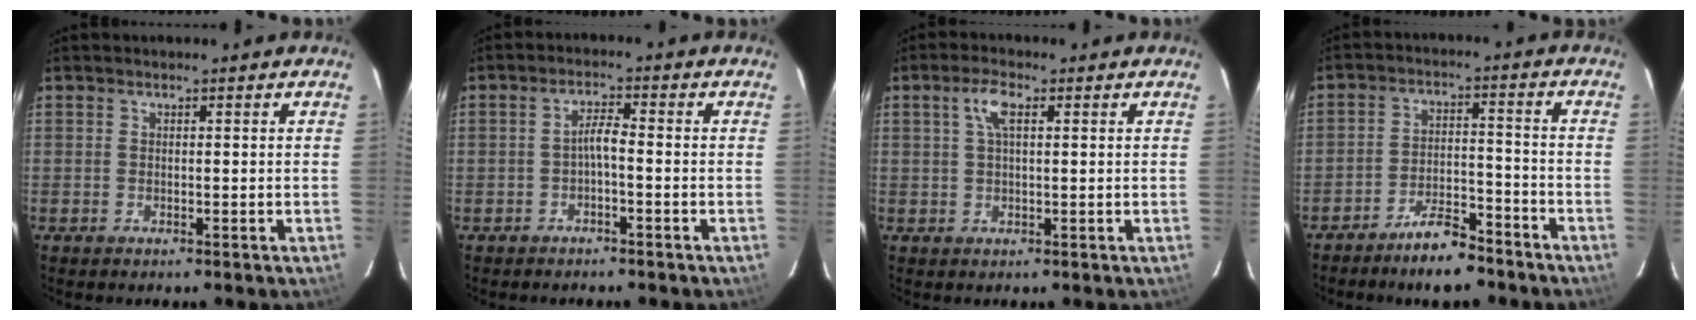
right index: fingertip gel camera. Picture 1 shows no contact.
{"total": 2.5, "force": [-1.2, 0.3, 2.2], "torque": [-0.045, 0.009, -0.022]}
{"total": 3.9, "force": [1.3, 1.5, 3.3], "torque": [-0.066, 0.010, 0.025]}
{"total": 8.7, "force": [-7.2, 2.7, 4.1], "torque": [-0.086, 0.016, -0.112]}